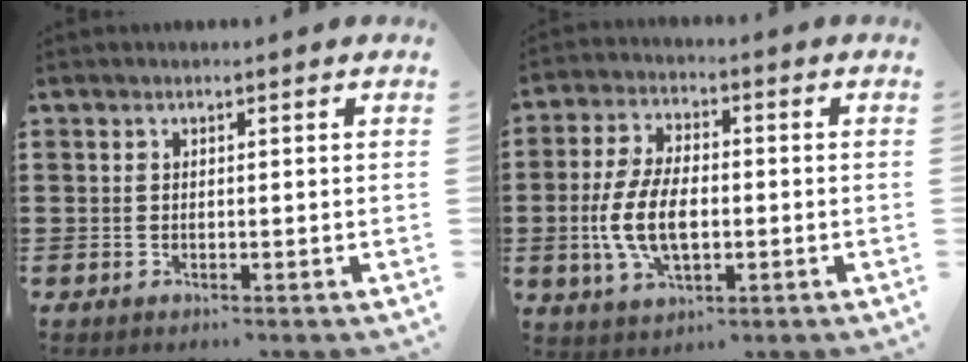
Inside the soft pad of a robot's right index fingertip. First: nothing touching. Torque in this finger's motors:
{"motor_torque": [1.54, 0.60, 0.75, 0.21]}